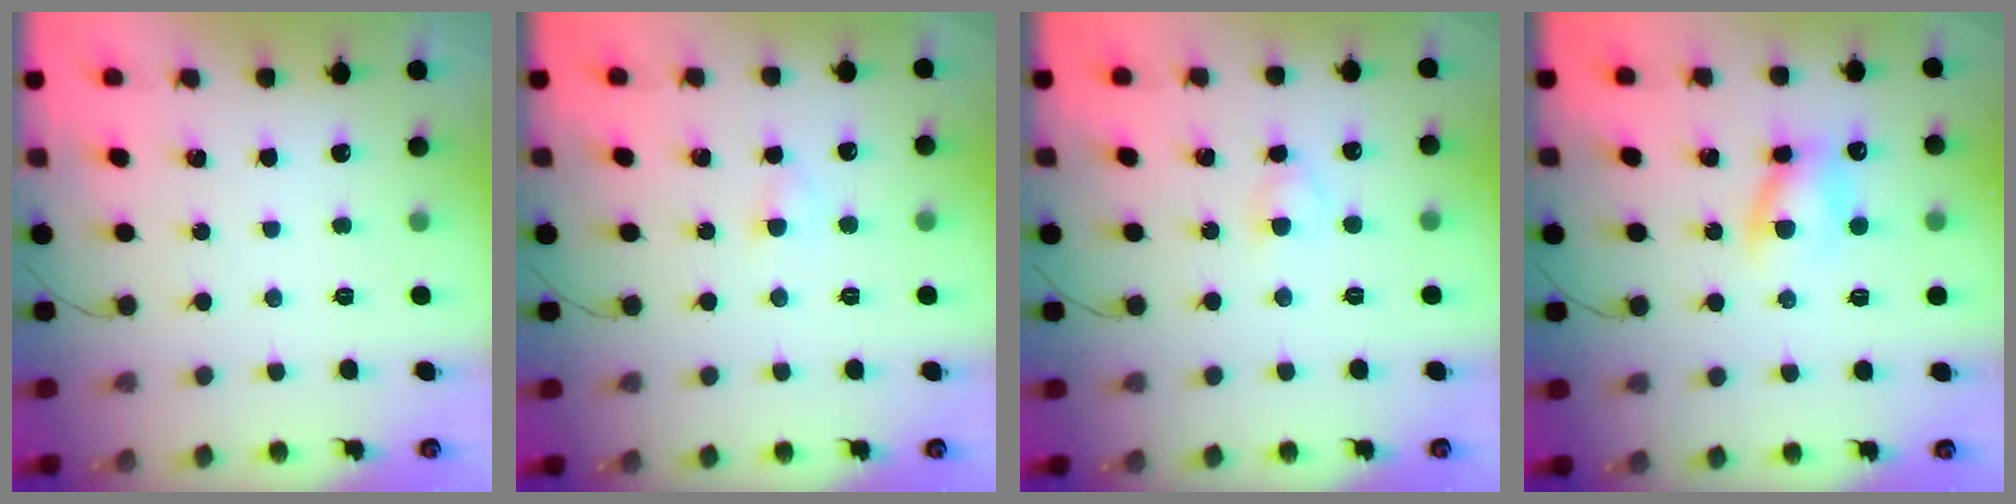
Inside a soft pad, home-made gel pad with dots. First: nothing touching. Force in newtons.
{"total": 2.7, "press": 2.5, "slide": 0.9}
{"total": 2.9, "press": 2.7, "slide": 1.1}
{"total": 8.4, "press": 8.2, "slide": 1.6}